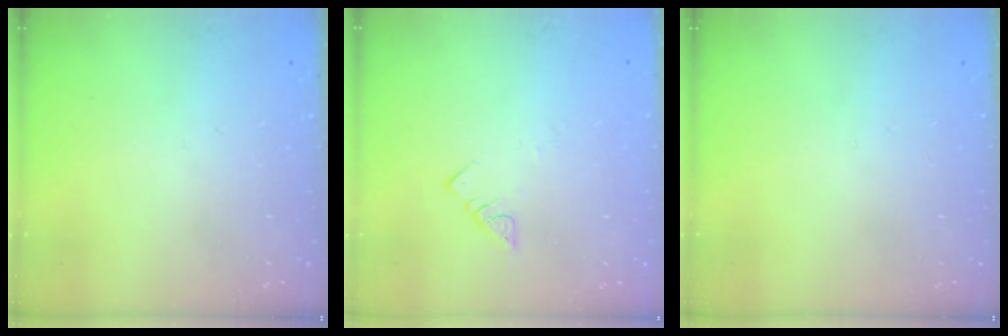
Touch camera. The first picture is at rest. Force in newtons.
{"total": 3.0, "press": 3.0, "slide": 0.1}
{"total": 0.0}